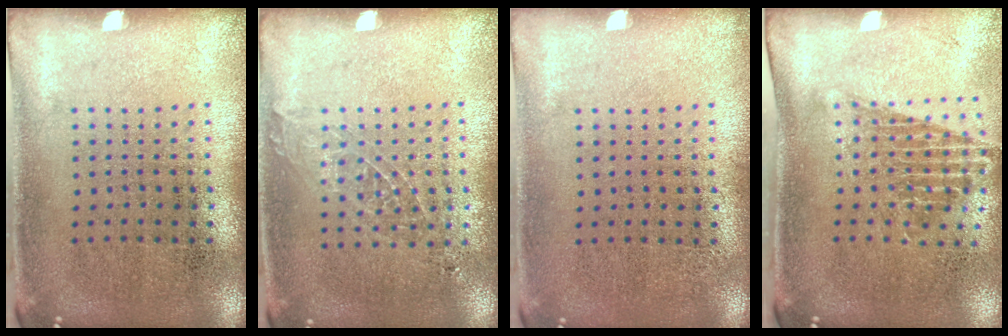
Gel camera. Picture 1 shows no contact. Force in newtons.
{"total": 0.9, "press": 0.9, "slide": 0.2}
{"total": 0.0}
{"total": 1.4, "press": 1.1, "slide": 0.9}